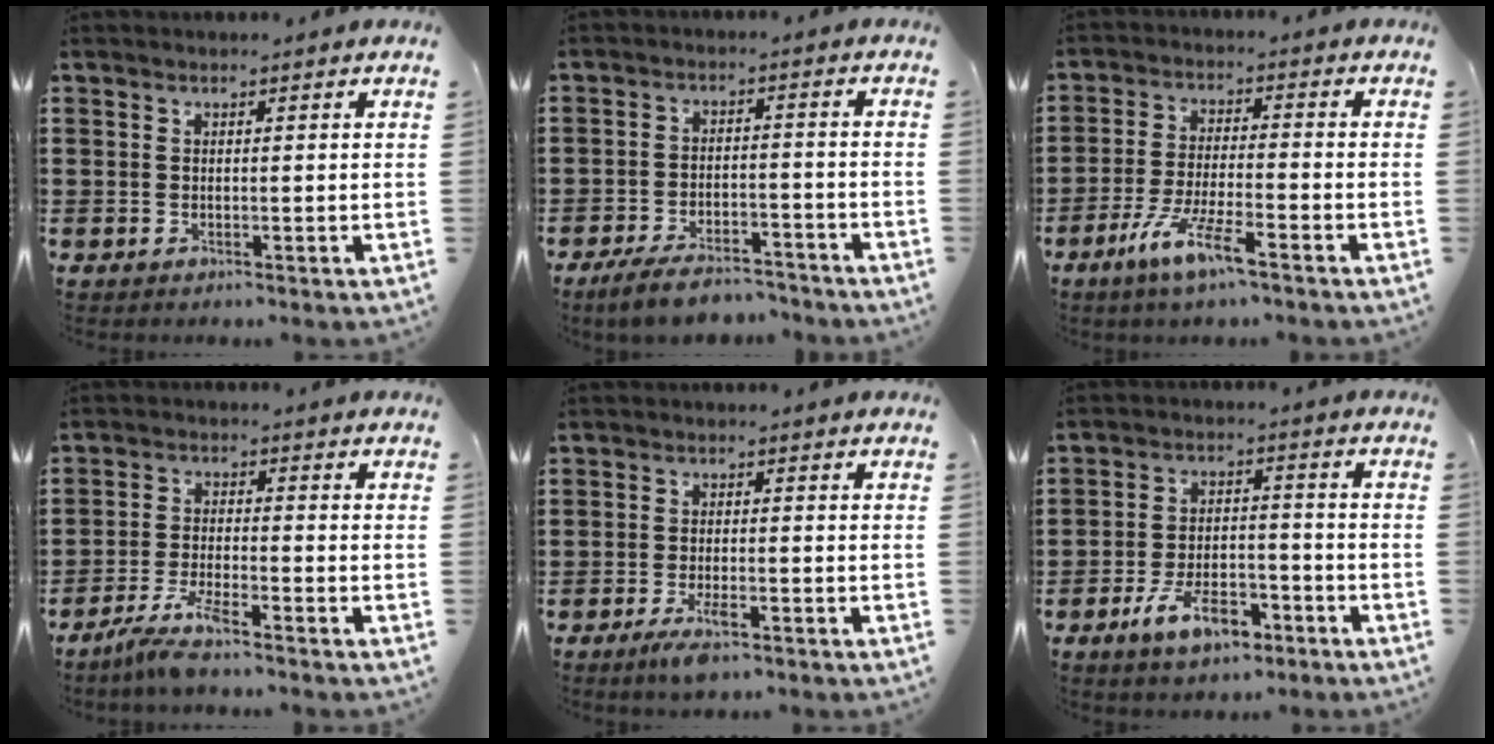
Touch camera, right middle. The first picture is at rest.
{"total": 6.4, "force": [-5.8, 1.5, 2.3], "torque": [-0.044, 0.009, -0.112]}
{"total": 7.2, "force": [-4.8, 1.0, 5.3], "torque": [-0.115, -0.009, -0.092]}
{"total": 4.9, "force": [-3.9, 0.1, 2.9], "torque": [-0.078, -0.017, -0.078]}
{"total": 3.9, "force": [-2.1, 0.8, 3.2], "torque": [-0.072, -0.010, -0.042]}
{"total": 8.0, "force": [-5.1, 3.5, 5.2], "torque": [-0.100, 0.011, -0.092]}